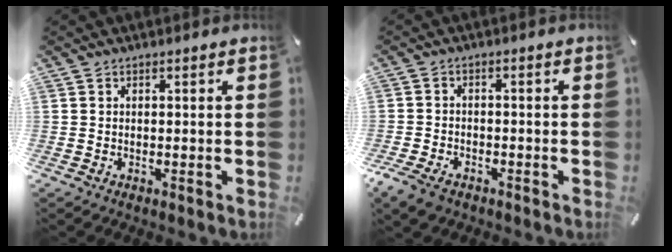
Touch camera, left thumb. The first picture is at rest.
{"total": 4.2, "force": [-2.9, 2.6, 1.7], "torque": [-0.052, 0.011, -0.061]}